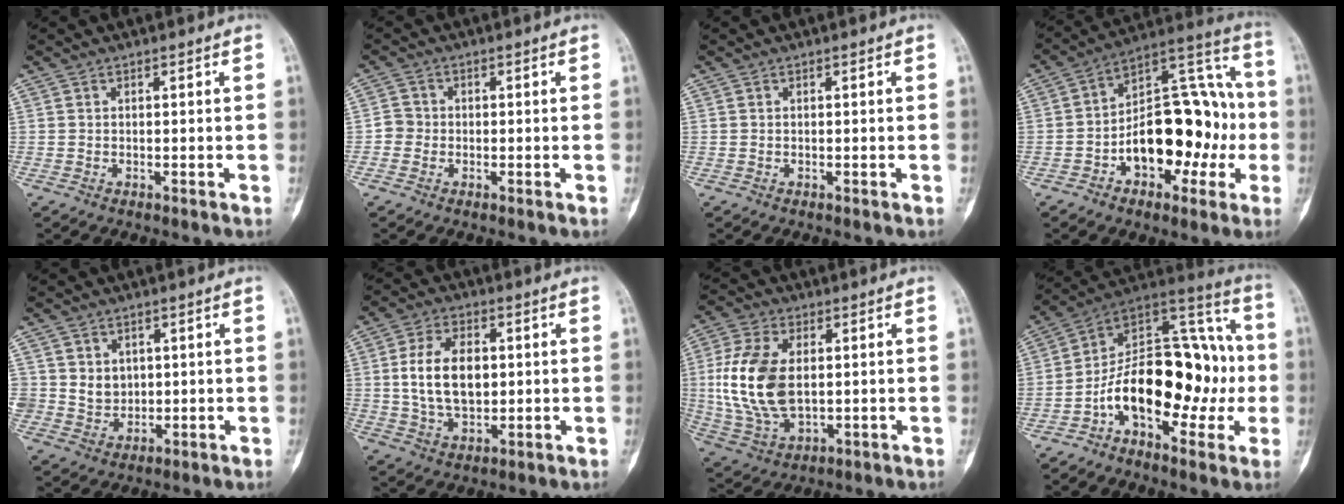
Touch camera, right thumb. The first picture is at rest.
{"total": 2.5, "force": [-0.6, 2.3, 0.6], "torque": [0.002, 0.008, -0.021]}
{"total": 0.0}
{"total": 22.0, "force": [-4.0, 12.9, 17.4], "torque": [-0.220, 0.059, -0.054]}
{"total": 5.3, "force": [1.2, 4.7, 2.0], "torque": [-0.011, -0.008, 0.029]}
{"total": 11.7, "force": [1.2, 7.3, 9.1], "torque": [-0.152, 0.000, 0.026]}
{"total": 15.9, "force": [1.1, 9.6, 12.6], "torque": [-0.257, -0.006, 0.030]}
{"total": 23.2, "force": [-4.1, 13.2, 18.6], "torque": [-0.257, 0.070, -0.065]}